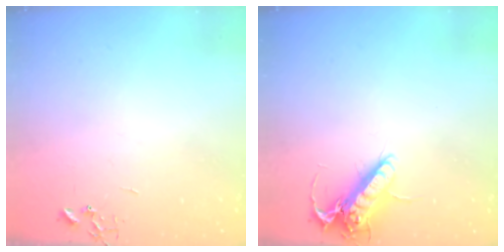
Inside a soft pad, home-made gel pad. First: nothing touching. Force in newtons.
{"total": 14.2, "press": 14.0, "slide": 2.2}